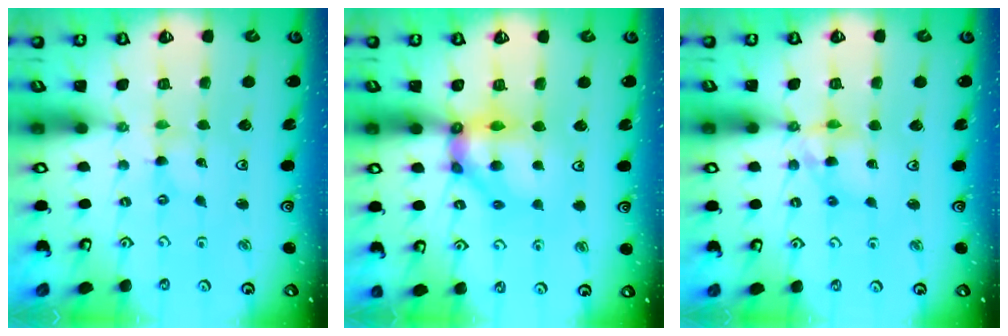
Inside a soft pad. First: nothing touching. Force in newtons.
{"total": 10.4, "press": 10.2, "slide": 1.8}
{"total": 9.2, "press": 9.2, "slide": 0.7}